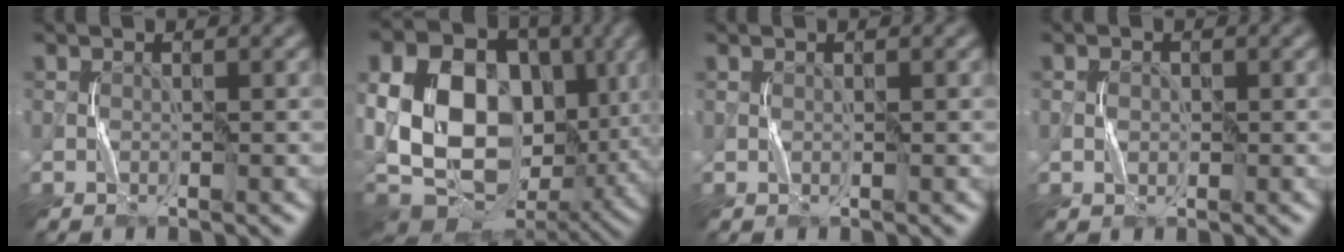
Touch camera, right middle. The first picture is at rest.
{"total": 17.6, "force": [1.1, 13.0, 11.8], "torque": [-0.236, 0.010, 0.018]}
{"total": 0.0}
{"total": 1.0, "force": [-0.1, 0.8, 0.5], "torque": [-0.010, 0.002, -0.002]}